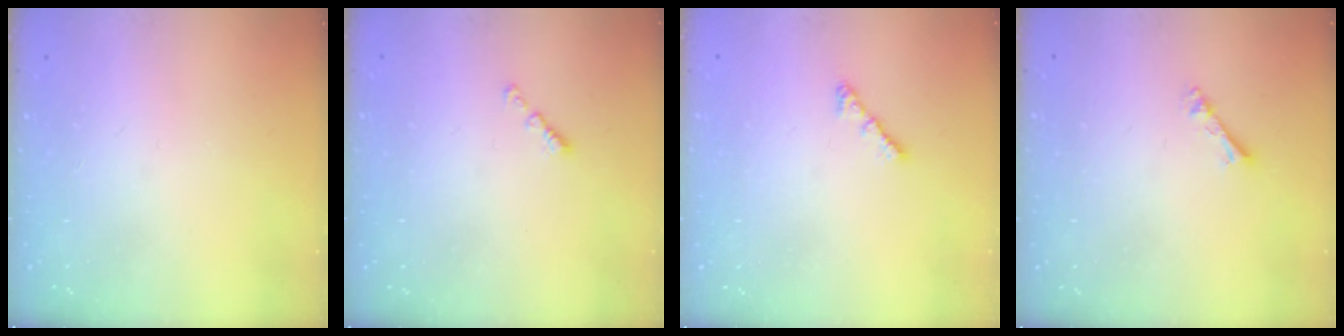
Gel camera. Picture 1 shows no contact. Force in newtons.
{"total": 0.7, "press": 0.5, "slide": 0.4}
{"total": 2.4, "press": 2.3, "slide": 0.6}
{"total": 2.1, "press": 2.1, "slide": 0.3}